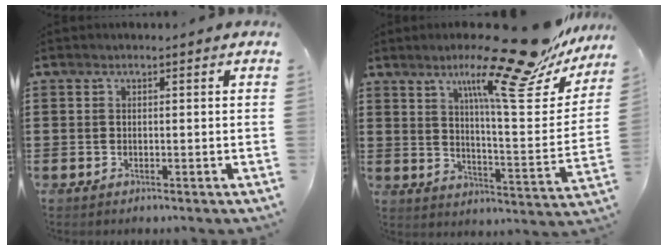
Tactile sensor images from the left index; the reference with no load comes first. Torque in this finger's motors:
{"motor_torque": [1.18, -0.95, 0.83, 0.21]}